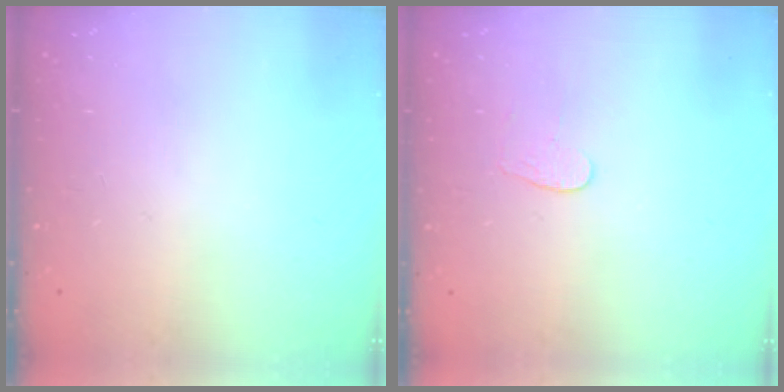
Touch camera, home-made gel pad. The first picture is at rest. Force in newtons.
{"total": 3.8, "press": 3.8, "slide": 0.3}